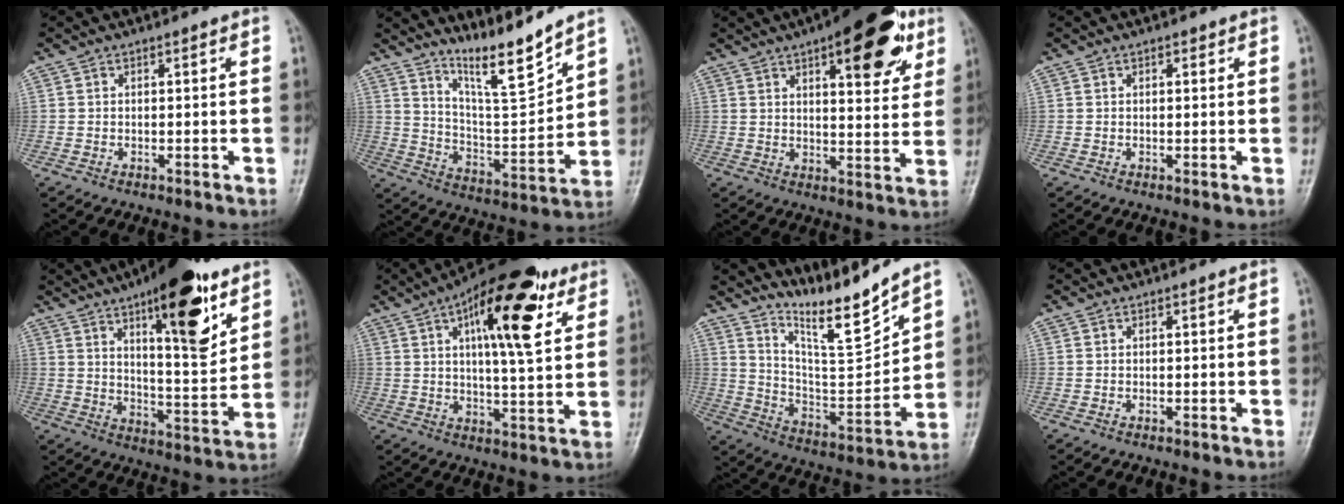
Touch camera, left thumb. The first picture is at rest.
{"total": 11.6, "force": [9.7, 0.6, 6.3], "torque": [-0.095, -0.079, 0.180]}
{"total": 17.3, "force": [8.6, 6.6, 13.4], "torque": [-0.140, -0.023, 0.113]}
{"total": 1.2, "force": [0.5, 0.7, 0.8], "torque": [-0.006, 0.003, 0.004]}
{"total": 19.0, "force": [10.2, 6.1, 14.8], "torque": [-0.181, -0.050, 0.154]}
{"total": 19.4, "force": [8.3, 6.9, 16.1], "torque": [-0.212, -0.012, 0.118]}
{"total": 12.6, "force": [11.1, 0.6, 5.8], "torque": [-0.081, -0.087, 0.208]}
{"total": 0.0}